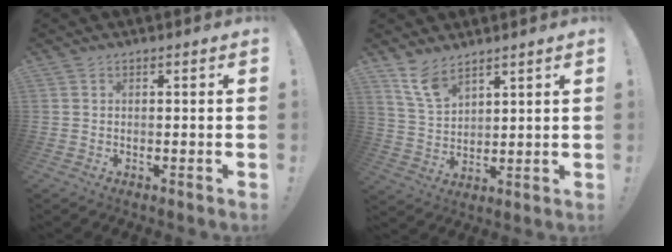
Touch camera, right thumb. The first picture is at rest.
{"total": 8.4, "force": [6.5, 3.4, 4.1], "torque": [-0.085, -0.032, 0.126]}